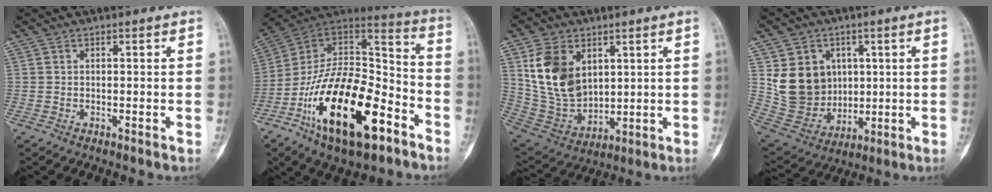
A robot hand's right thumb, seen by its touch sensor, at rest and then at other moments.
{"total": 28.1, "force": [-12.6, 12.7, 21.7], "torque": [-0.388, 0.066, -0.209]}
{"total": 15.0, "force": [5.1, 10.1, 9.8], "torque": [-0.167, -0.023, 0.120]}
{"total": 14.0, "force": [3.1, 12.0, 6.5], "torque": [-0.082, -0.012, 0.085]}